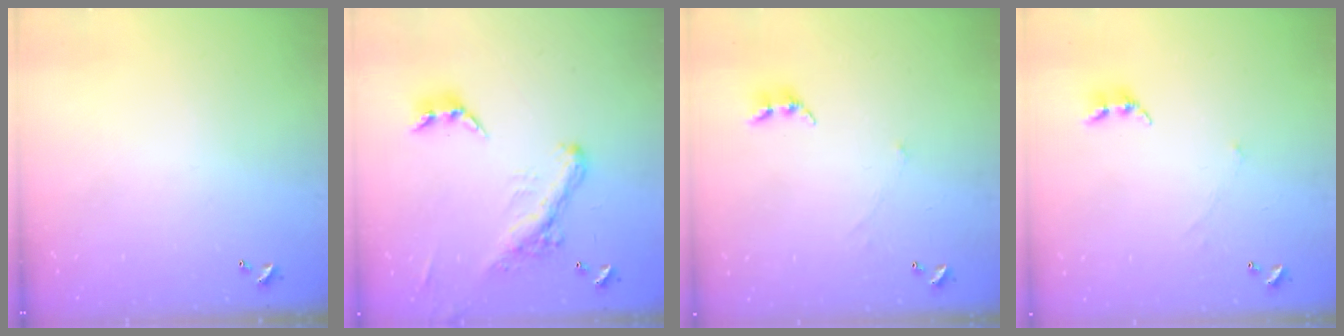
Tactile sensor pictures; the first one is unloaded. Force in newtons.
{"total": 5.9, "press": 5.8, "slide": 1.4}
{"total": 0.7, "press": 0.6, "slide": 0.5}
{"total": 0.7, "press": 0.6, "slide": 0.5}